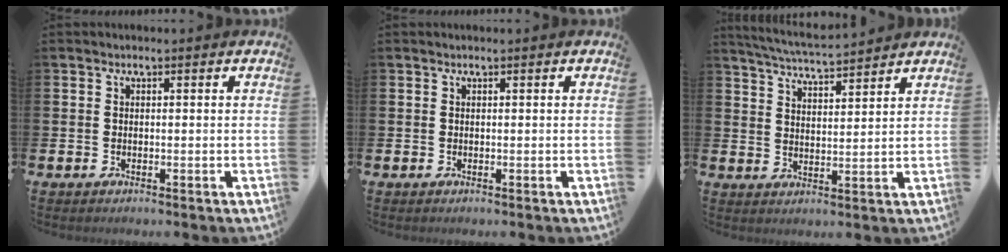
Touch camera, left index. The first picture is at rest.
{"total": 0.0}
{"total": 5.2, "force": [5.2, -0.1, 0.8], "torque": [-0.036, -0.030, 0.092]}